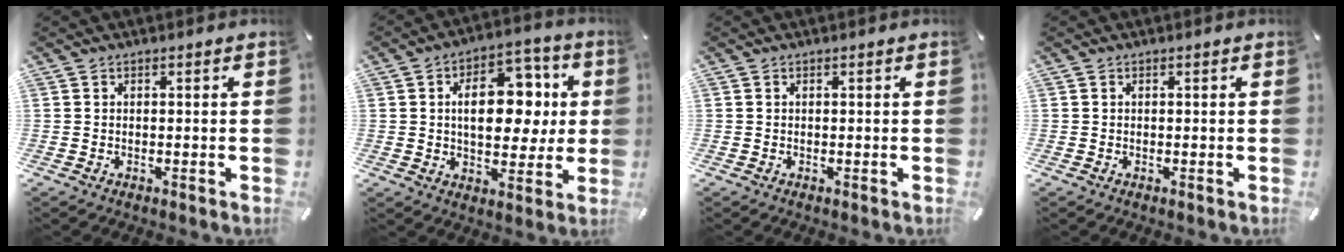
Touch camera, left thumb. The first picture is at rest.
{"total": 15.4, "force": [2.5, 10.1, 11.3], "torque": [-0.151, 0.000, 0.041]}
{"total": 0.0}
{"total": 0.0}